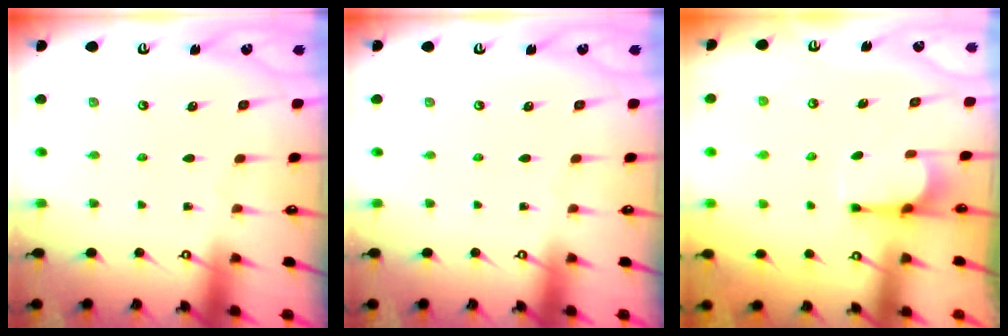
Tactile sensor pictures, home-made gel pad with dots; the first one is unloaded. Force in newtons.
{"total": 0.0}
{"total": 3.0, "press": 2.9, "slide": 0.6}